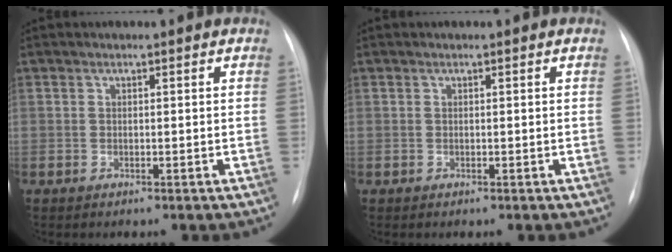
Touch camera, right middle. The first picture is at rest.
{"total": 0.0}